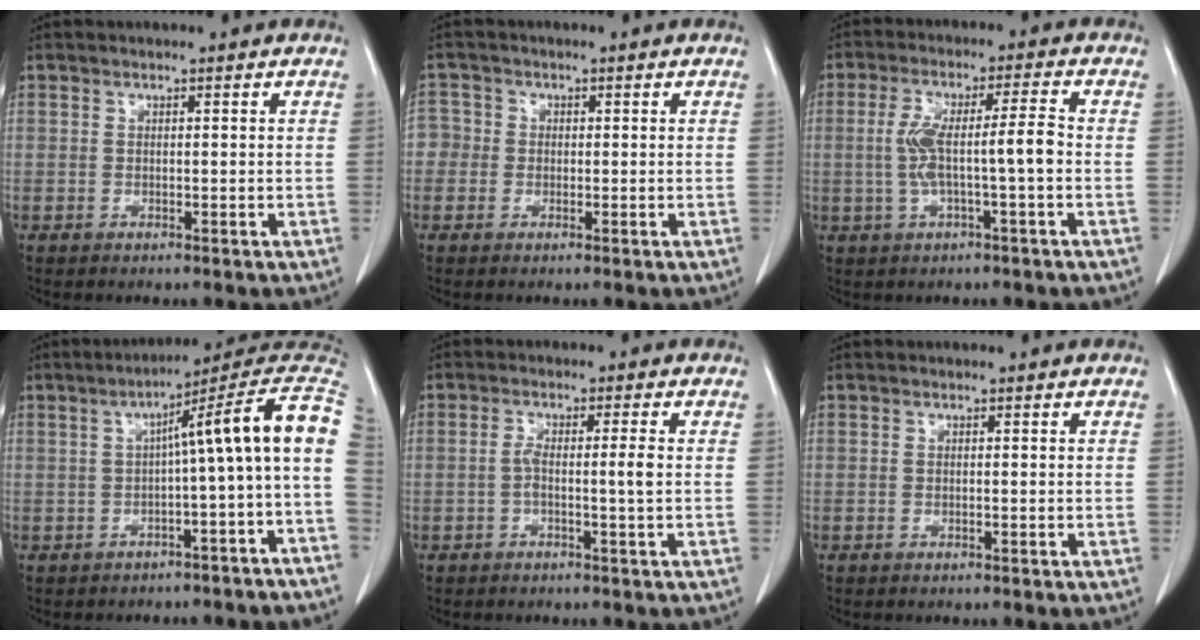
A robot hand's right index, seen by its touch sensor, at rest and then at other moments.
{"total": 2.8, "force": [-0.4, 2.7, 0.1], "torque": [0.014, 0.011, -0.016]}
{"total": 7.5, "force": [-0.9, 0.5, 7.5], "torque": [-0.148, 0.020, -0.012]}
{"total": 12.1, "force": [-0.7, -0.6, 12.0], "torque": [-0.153, 0.043, -0.023]}
{"total": 3.1, "force": [-0.6, -0.1, 3.1], "torque": [-0.058, 0.007, -0.007]}
{"total": 0.0}